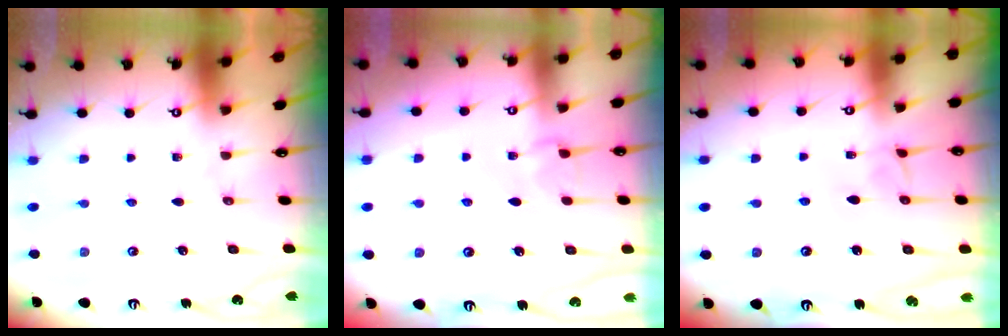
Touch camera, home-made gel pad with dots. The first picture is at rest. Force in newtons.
{"total": 2.5, "press": 2.5, "slide": 0.5}
{"total": 3.8, "press": 3.8, "slide": 0.2}